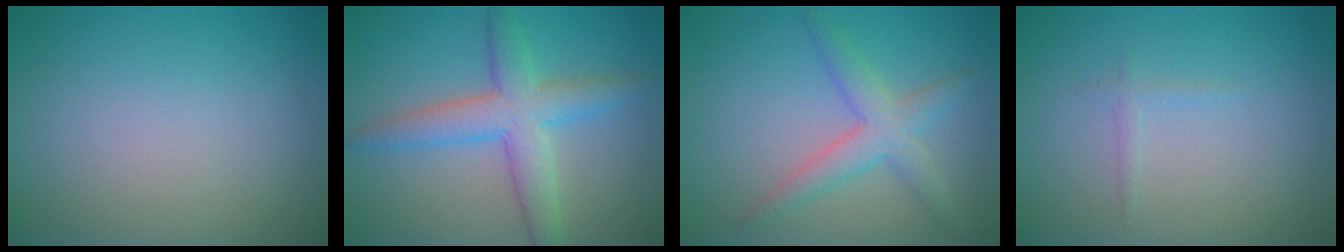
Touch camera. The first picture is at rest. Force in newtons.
{"total": 5.2, "press": 5.2, "slide": 0.2}
{"total": 3.6, "press": 3.6, "slide": 0.1}
{"total": 0.7, "press": 0.7, "slide": 0.1}